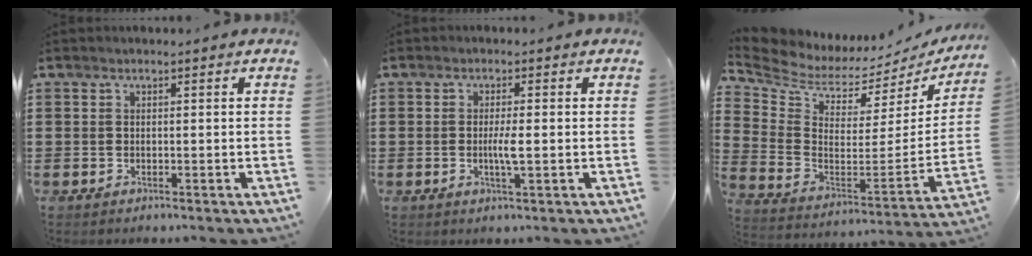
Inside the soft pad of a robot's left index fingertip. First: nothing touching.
{"total": 3.0, "force": [-0.3, 0.3, 3.0], "torque": [-0.054, -0.003, -0.006]}
{"total": 4.0, "force": [3.6, 1.7, 0.5], "torque": [-0.042, -0.050, 0.058]}